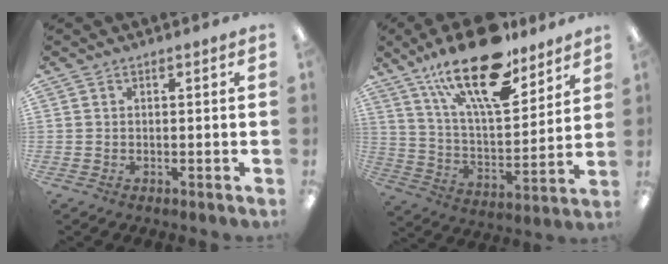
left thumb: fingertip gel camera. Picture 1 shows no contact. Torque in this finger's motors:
{"motor_torque": [0.22, 0.51, 1.62, -1.15, 0.48]}